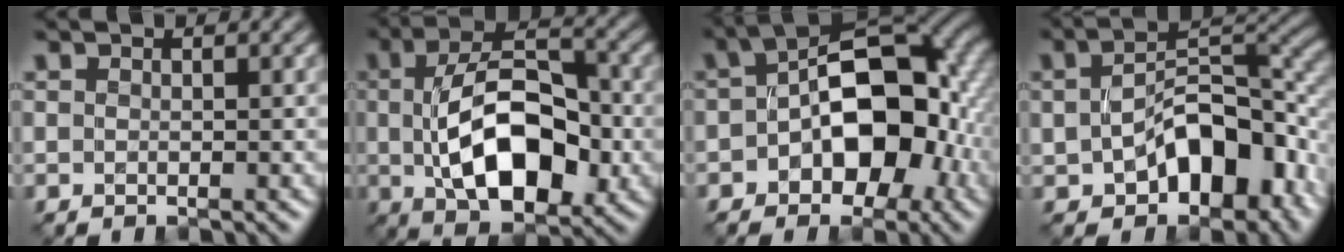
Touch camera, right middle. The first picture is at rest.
{"total": 10.4, "force": [-1.2, 5.5, 8.8], "torque": [-0.153, -0.002, -0.022]}
{"total": 11.5, "force": [-1.7, 7.0, 9.0], "torque": [-0.103, 0.014, -0.038]}
{"total": 10.5, "force": [-3.2, 6.2, 7.9], "torque": [-0.123, -0.005, -0.052]}